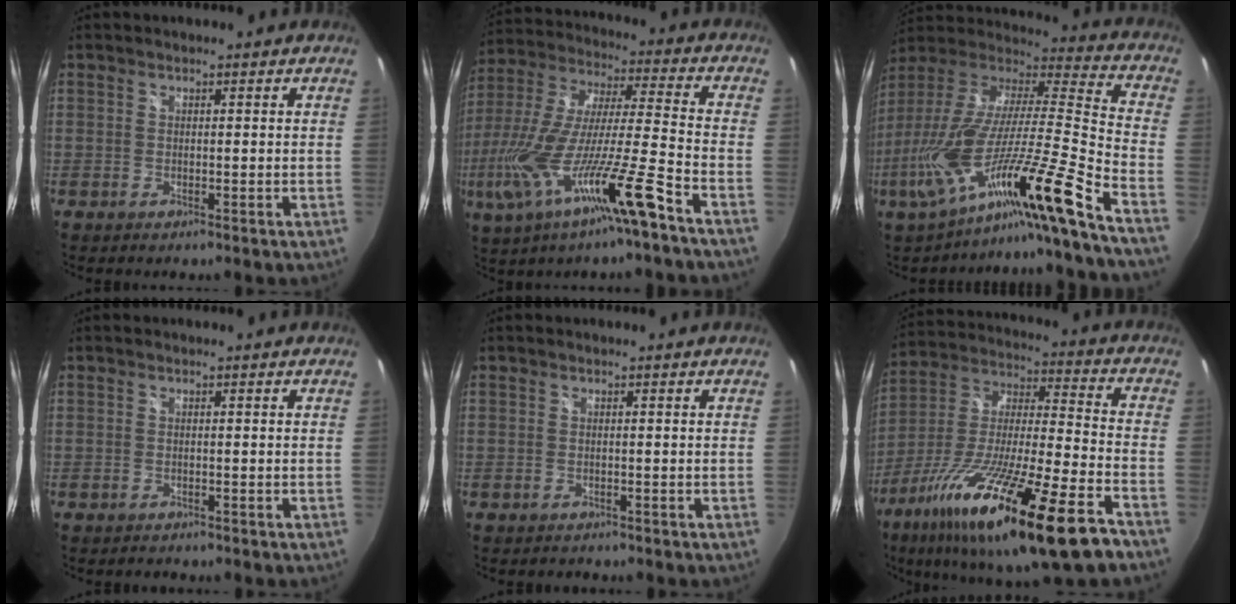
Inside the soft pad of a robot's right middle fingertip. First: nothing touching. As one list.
[{"total": 21.6, "force": [-11.6, 0.6, 18.3], "torque": [-0.345, -0.055, -0.209]}, {"total": 23.3, "force": [-14.1, -1.6, 18.4], "torque": [-0.292, -0.065, -0.255]}, {"total": 0.8, "force": [-0.8, 0.4, 0.0], "torque": [-0.004, -0.001, -0.013]}, {"total": 1.0, "force": [-0.8, 0.5, 0.0], "torque": [-0.004, 0.000, -0.012]}, {"total": 27.7, "force": [-16.6, 3.0, 22.0], "torque": [-0.386, -0.067, -0.288]}]